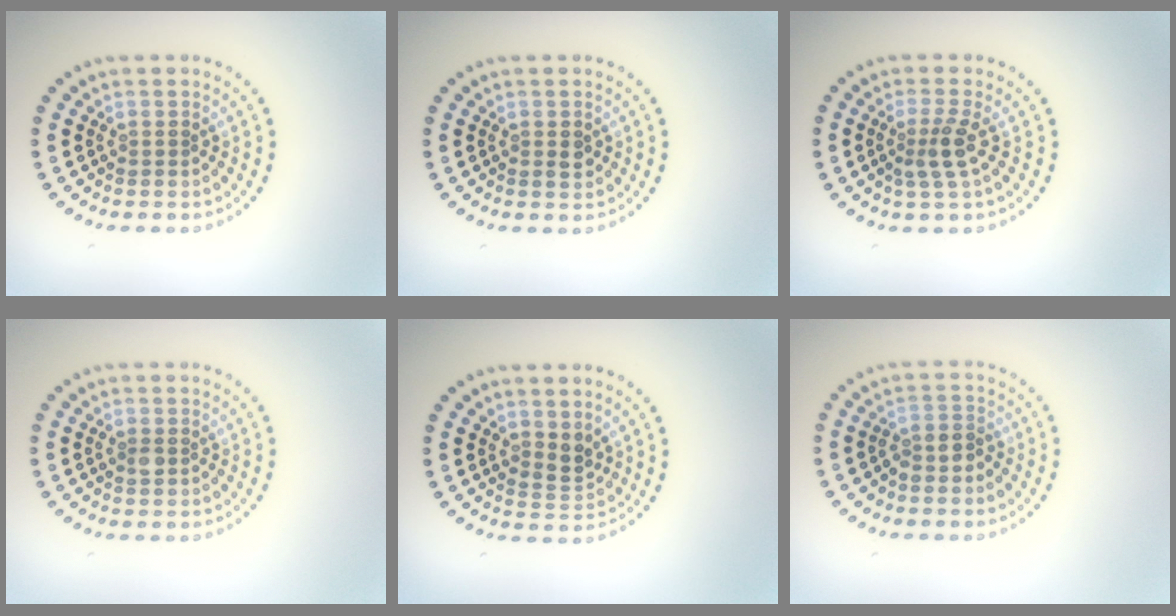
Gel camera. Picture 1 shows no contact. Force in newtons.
{"total": 1.2, "press": 1.2, "slide": 0.2}
{"total": 2.5, "press": 1.9, "slide": 1.6}
{"total": 0.8, "press": 0.8, "slide": 0.0}
{"total": 1.9, "press": 1.6, "slide": 1.0}
{"total": 2.2, "press": 1.8, "slide": 1.2}